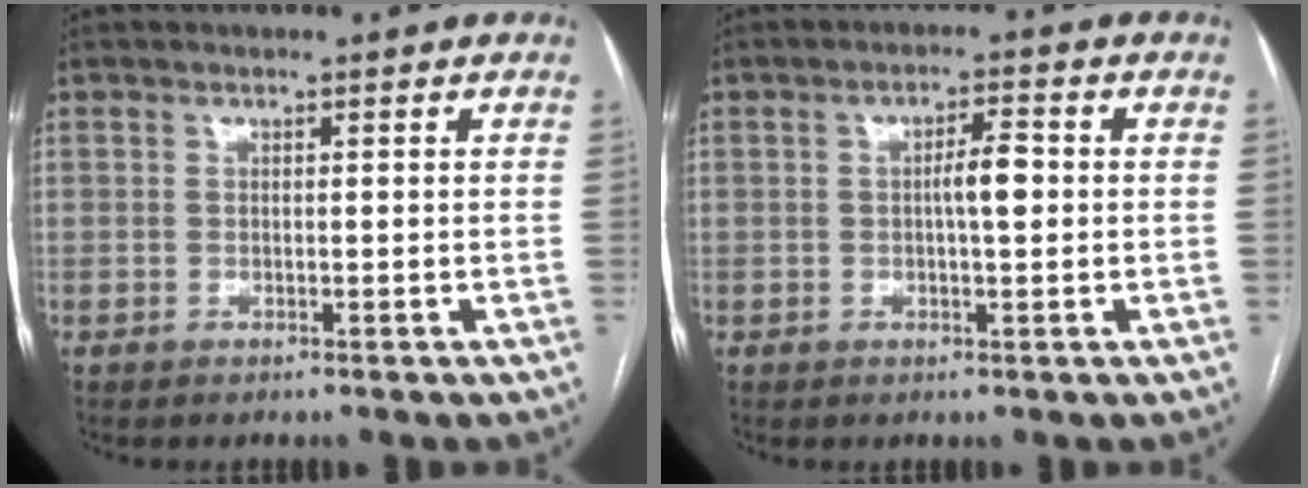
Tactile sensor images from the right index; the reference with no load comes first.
{"total": 3.9, "force": [0.1, 0.7, 3.8], "torque": [-0.064, 0.005, 0.000]}